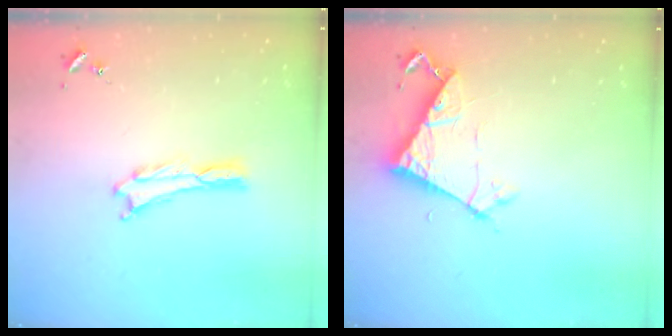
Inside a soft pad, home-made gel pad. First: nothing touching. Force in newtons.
{"total": 6.4, "press": 6.4, "slide": 0.4}